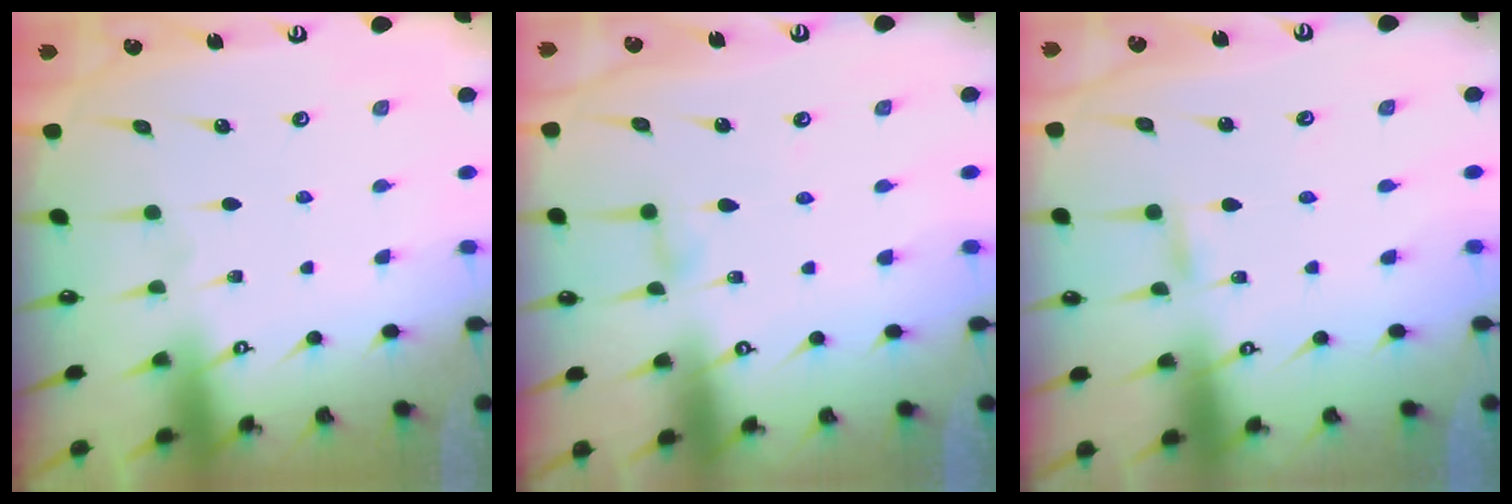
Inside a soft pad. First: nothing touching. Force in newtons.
{"total": 3.0, "press": 3.0, "slide": 0.3}
{"total": 1.4, "press": 1.4, "slide": 0.0}